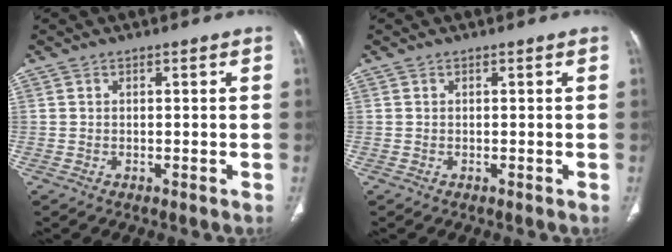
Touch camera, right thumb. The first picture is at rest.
{"total": 0.0}